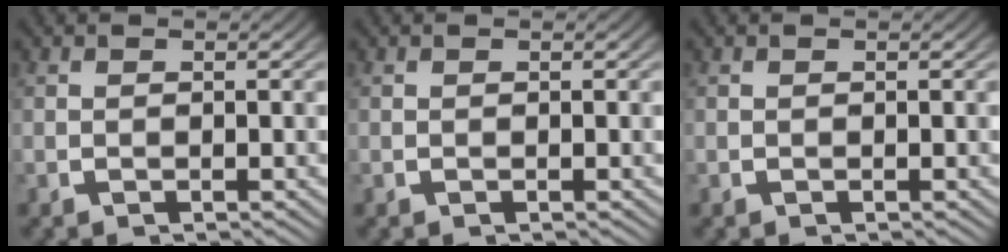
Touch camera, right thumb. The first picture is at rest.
{"total": 0.0}
{"total": 0.0}